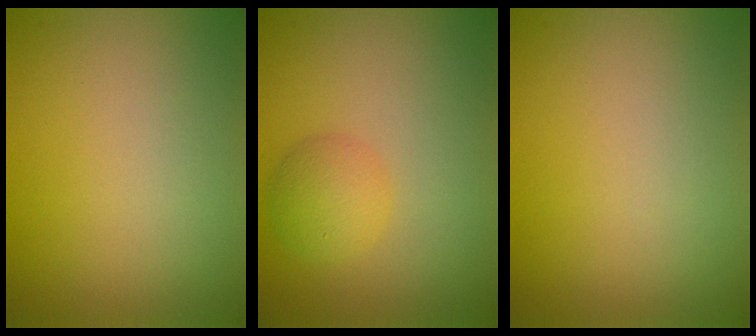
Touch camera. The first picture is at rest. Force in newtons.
{"total": 2.4, "press": 2.4, "slide": 0.1}
{"total": 0.0}